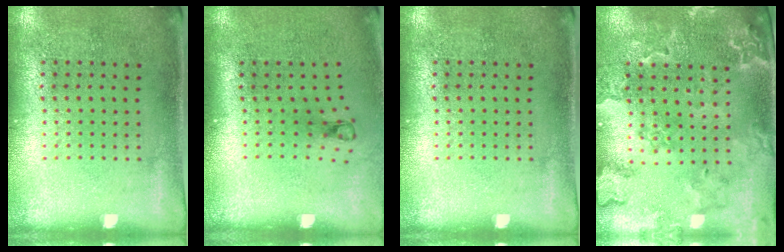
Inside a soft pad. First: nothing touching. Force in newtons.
{"total": 0.8, "press": 0.4, "slide": 0.7}
{"total": 0.0}
{"total": 1.7, "press": 1.7, "slide": 0.3}